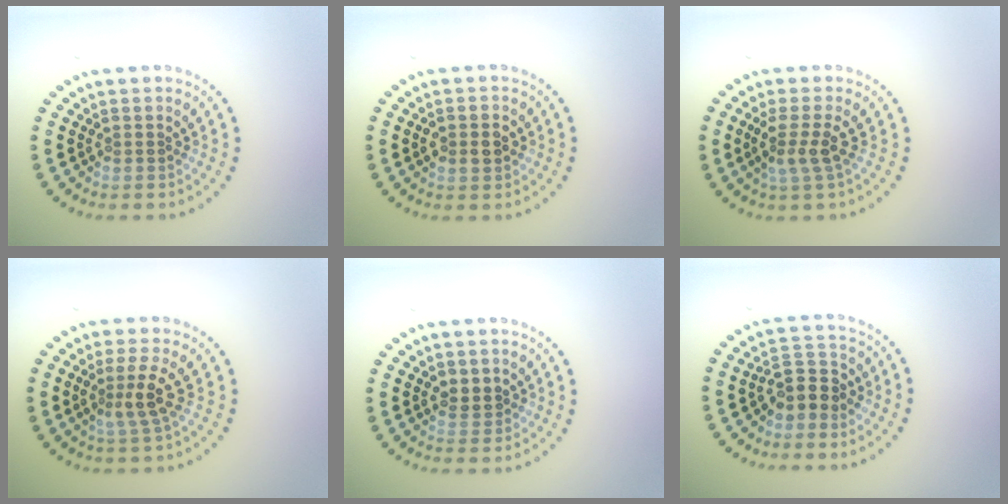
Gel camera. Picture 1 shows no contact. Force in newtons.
{"total": 2.9, "press": 2.9, "slide": 0.2}
{"total": 2.6, "press": 1.9, "slide": 1.7}
{"total": 2.8, "press": 2.4, "slide": 1.5}
{"total": 1.9, "press": 1.8, "slide": 0.7}
{"total": 2.9, "press": 2.6, "slide": 1.3}